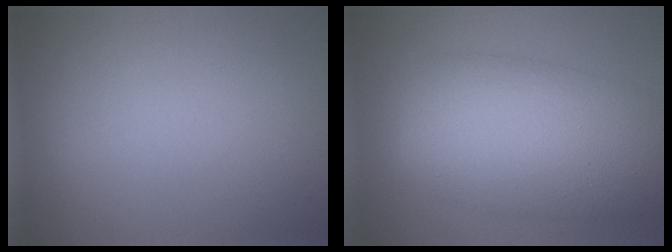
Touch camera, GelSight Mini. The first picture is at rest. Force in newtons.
{"total": 10.3, "press": 10.3, "slide": 0.4}